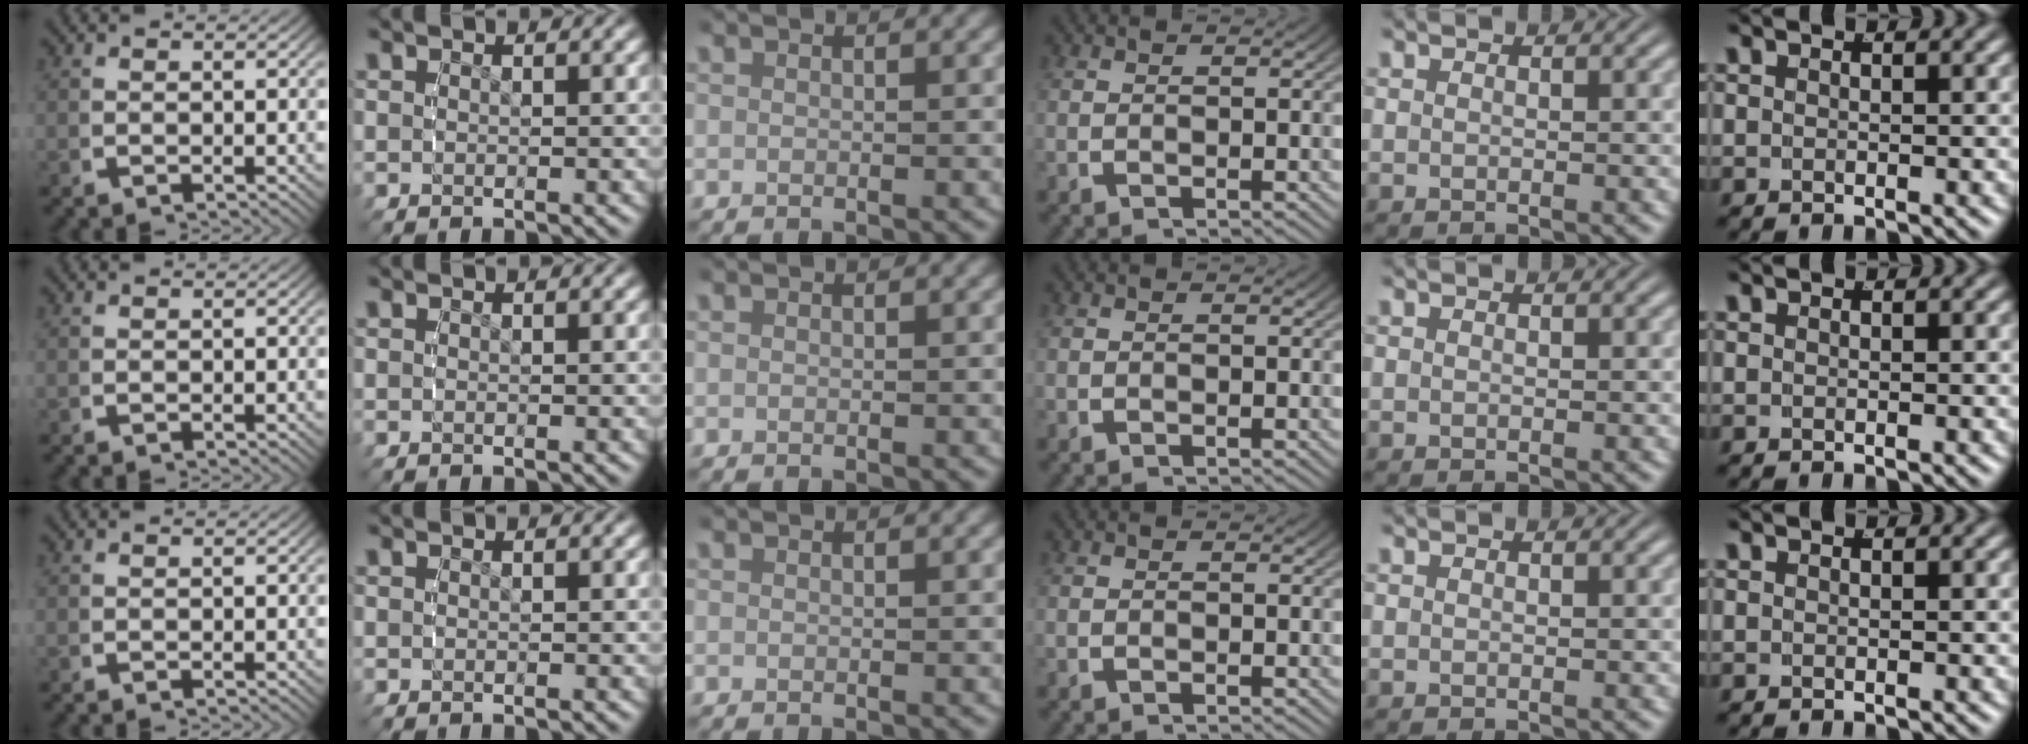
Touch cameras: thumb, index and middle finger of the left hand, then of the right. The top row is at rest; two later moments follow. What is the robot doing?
{"motion": "reach", "object": "plastic wrap"}